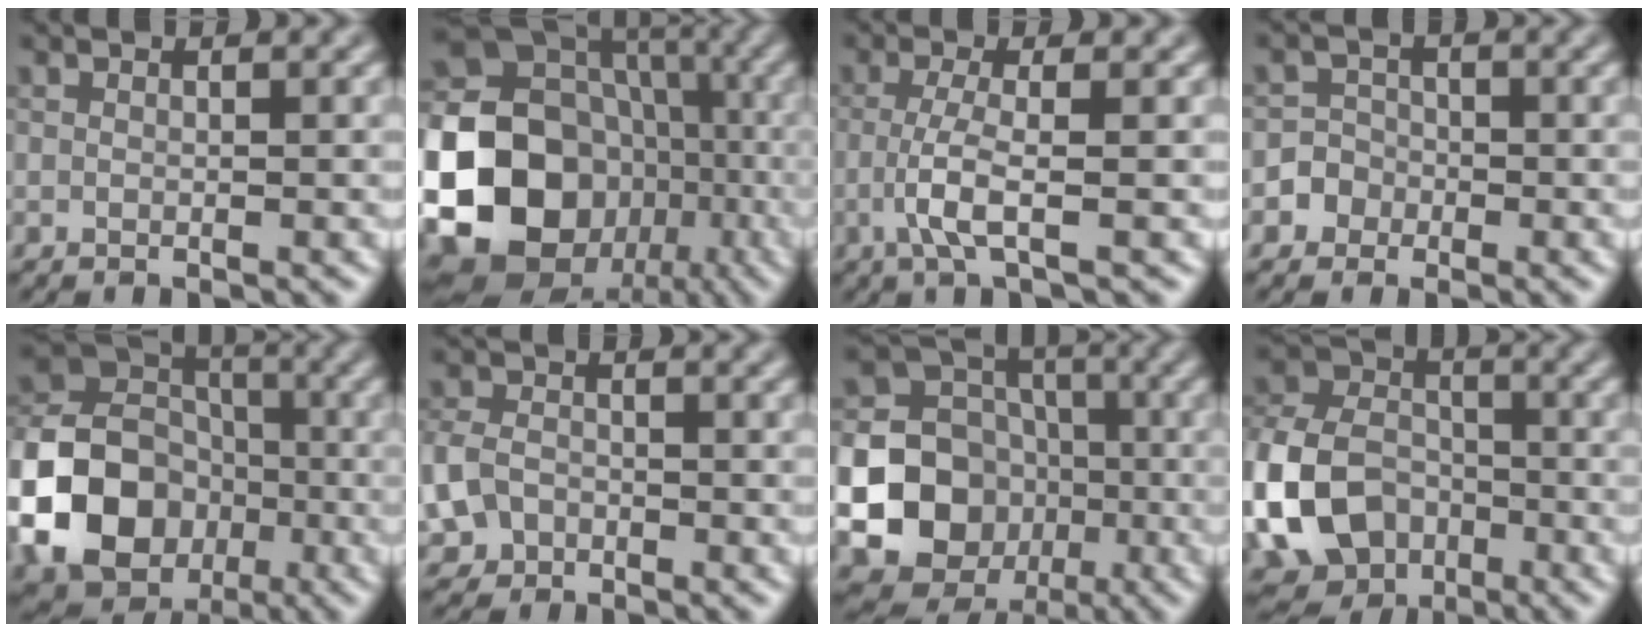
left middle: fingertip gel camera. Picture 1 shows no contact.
{"total": 23.9, "force": [-6.0, 20.8, 10.1], "torque": [-0.215, -0.038, -0.131]}
{"total": 3.2, "force": [-0.9, 0.5, 3.0], "torque": [-0.066, 0.000, -0.026]}
{"total": 3.2, "force": [-1.5, 2.8, 0.2], "torque": [0.030, 0.003, -0.036]}
{"total": 16.4, "force": [-5.3, 13.7, 7.3], "torque": [-0.147, -0.036, -0.117]}
{"total": 4.2, "force": [-1.7, 3.2, 2.0], "torque": [-0.045, -0.010, -0.037]}
{"total": 22.7, "force": [-5.6, 21.2, 5.9], "torque": [-0.152, -0.044, -0.118]}
{"total": 10.2, "force": [-3.7, 7.7, 5.5], "torque": [-0.121, -0.005, -0.081]}